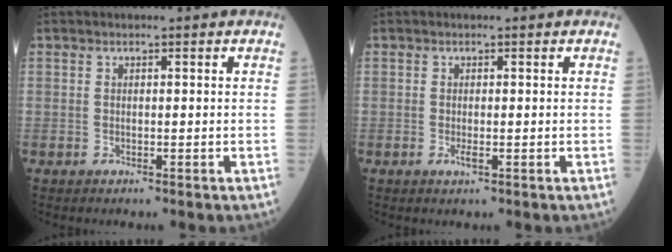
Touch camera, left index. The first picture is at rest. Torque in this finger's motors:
{"motor_torque": [0.08, 0.03, 0.02, 0.00]}